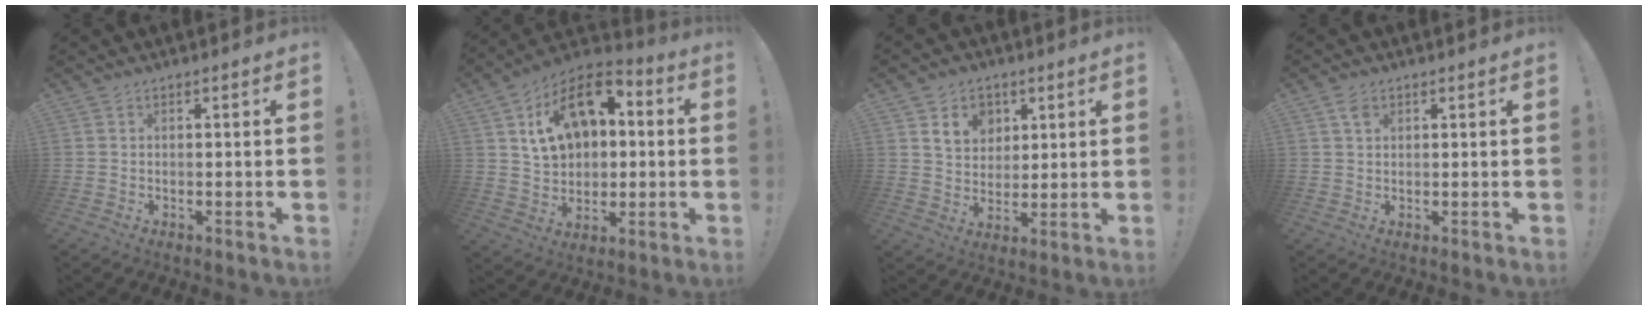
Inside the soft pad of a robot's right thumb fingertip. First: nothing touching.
{"total": 18.3, "force": [5.8, 12.6, 11.9], "torque": [-0.179, -0.012, 0.108]}
{"total": 10.1, "force": [5.1, 7.9, 3.8], "torque": [-0.060, -0.020, 0.100]}
{"total": 2.5, "force": [1.3, 1.5, 1.4], "torque": [-0.023, -0.002, 0.023]}